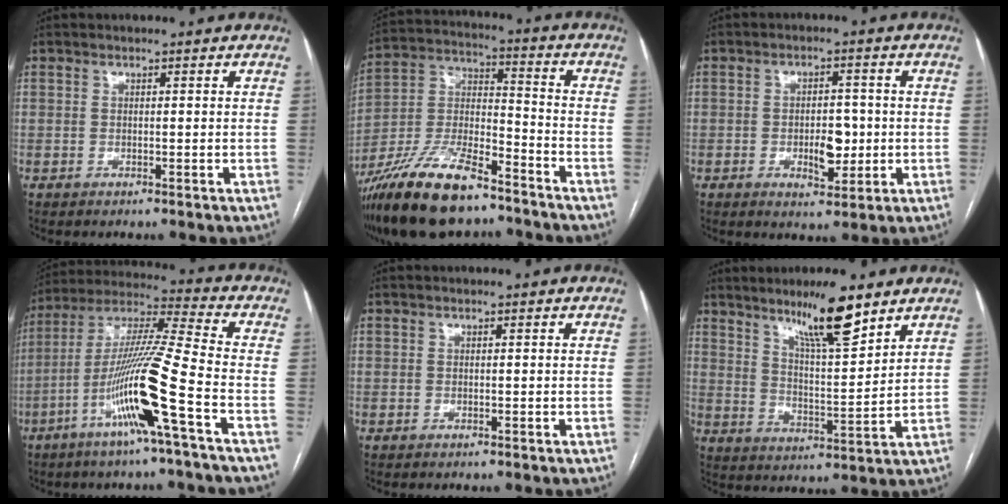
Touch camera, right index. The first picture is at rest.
{"total": 18.9, "force": [-14.0, 4.9, 11.7], "torque": [-0.255, -0.014, -0.255]}
{"total": 5.6, "force": [-0.9, 2.7, 4.8], "torque": [-0.070, 0.001, -0.007]}
{"total": 15.7, "force": [-6.2, -1.4, 14.3], "torque": [-0.282, -0.006, -0.121]}
{"total": 0.0}
{"total": 10.8, "force": [7.7, 1.0, 7.5], "torque": [-0.129, -0.008, 0.135]}